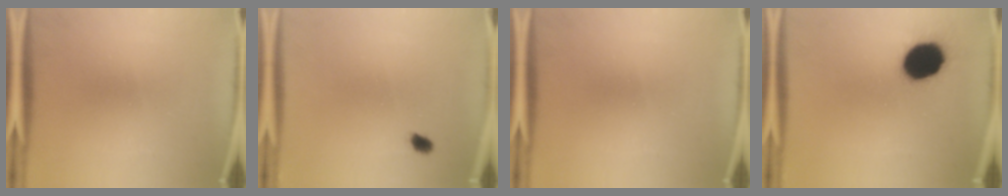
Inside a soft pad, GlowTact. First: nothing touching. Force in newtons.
{"total": 1.4}
{"total": 0.0}
{"total": 14.9}